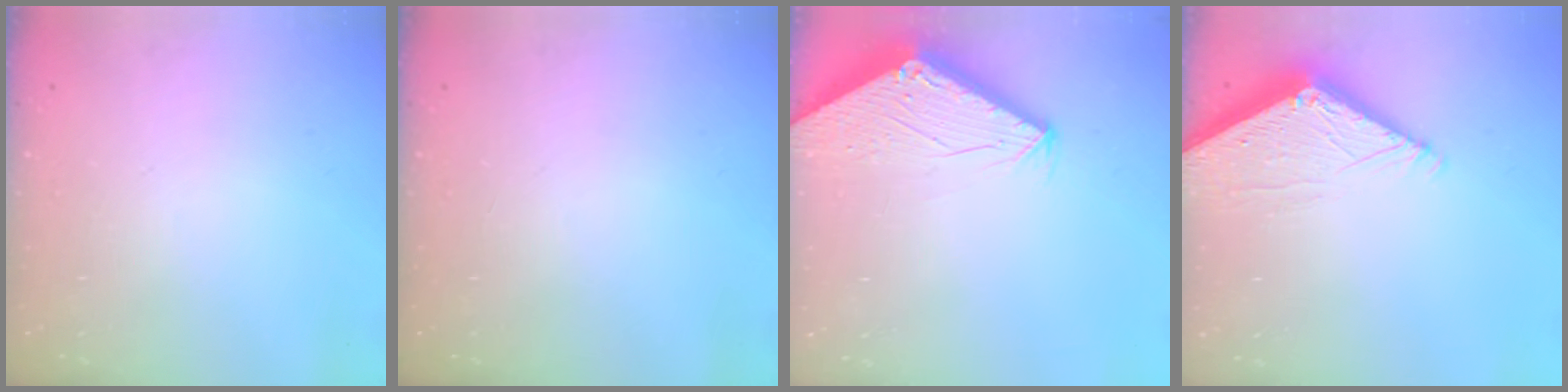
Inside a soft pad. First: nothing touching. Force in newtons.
{"total": 0.0}
{"total": 2.8, "press": 2.8, "slide": 0.1}
{"total": 7.2, "press": 7.2, "slide": 0.3}